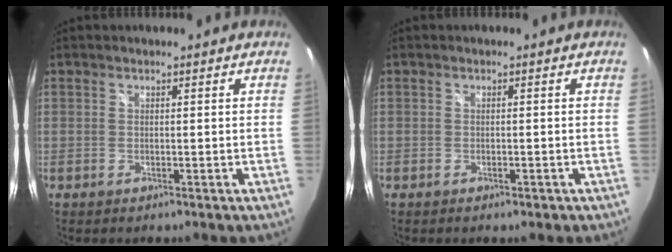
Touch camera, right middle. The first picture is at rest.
{"total": 1.4, "force": [-0.7, 1.0, 0.7], "torque": [-0.013, -0.004, -0.008]}